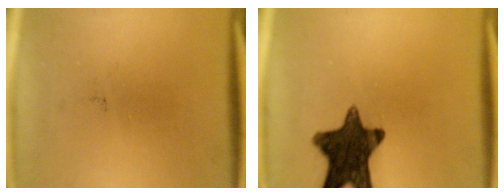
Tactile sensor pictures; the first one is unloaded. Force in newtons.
{"total": 14.0}